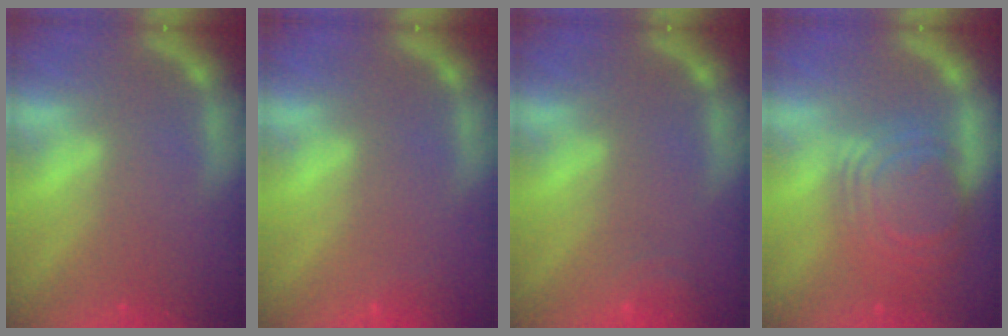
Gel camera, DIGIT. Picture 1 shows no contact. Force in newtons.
{"total": 0.9}
{"total": 3.5}
{"total": 10.0}